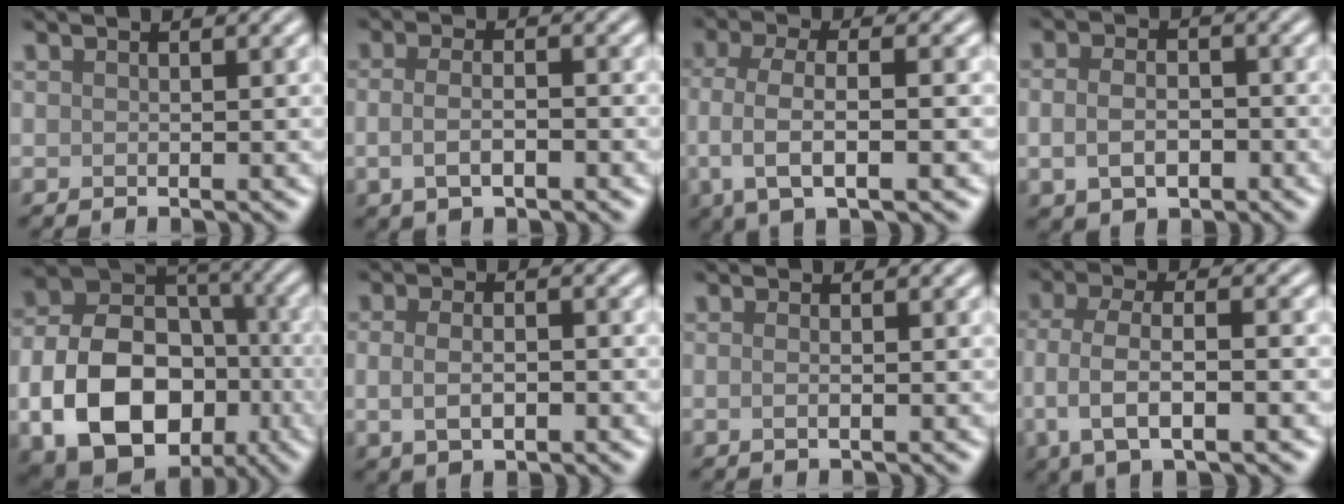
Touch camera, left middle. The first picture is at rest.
{"total": 3.1, "force": [-0.7, 1.4, 2.7], "torque": [-0.056, -0.005, -0.016]}
{"total": 5.3, "force": [-1.0, 1.9, 4.8], "torque": [-0.098, -0.002, -0.019]}
{"total": 3.9, "force": [-0.9, 2.7, 2.7], "torque": [-0.044, -0.006, -0.019]}
{"total": 13.3, "force": [-3.8, 9.6, 8.5], "torque": [-0.164, -0.022, -0.065]}
{"total": 3.8, "force": [-0.4, 2.1, 3.1], "torque": [-0.050, 0.001, -0.007]}
{"total": 1.0, "force": [-0.1, 0.4, 1.0], "torque": [-0.014, -0.007, -0.006]}
{"total": 5.6, "force": [-1.5, 2.2, 5.0], "torque": [-0.103, -0.003, -0.029]}